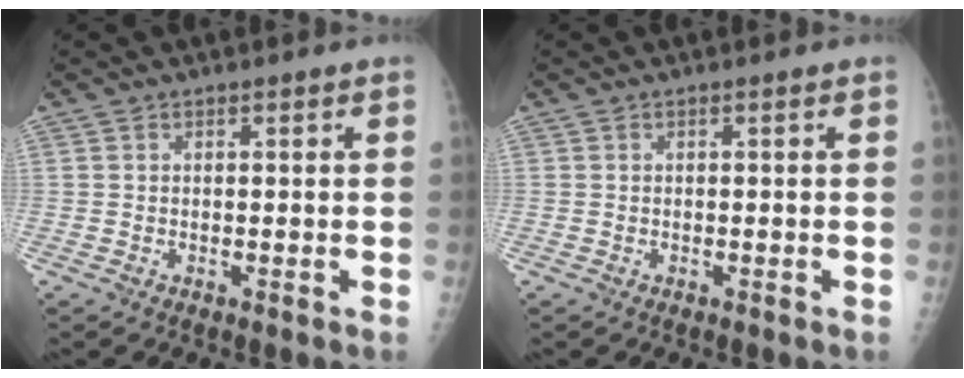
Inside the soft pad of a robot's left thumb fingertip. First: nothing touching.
{"total": 0.0}